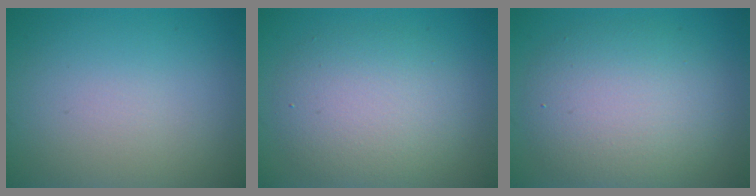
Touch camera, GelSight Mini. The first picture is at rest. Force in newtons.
{"total": 5.2, "press": 5.2, "slide": 0.6}
{"total": 6.6, "press": 6.6, "slide": 0.4}